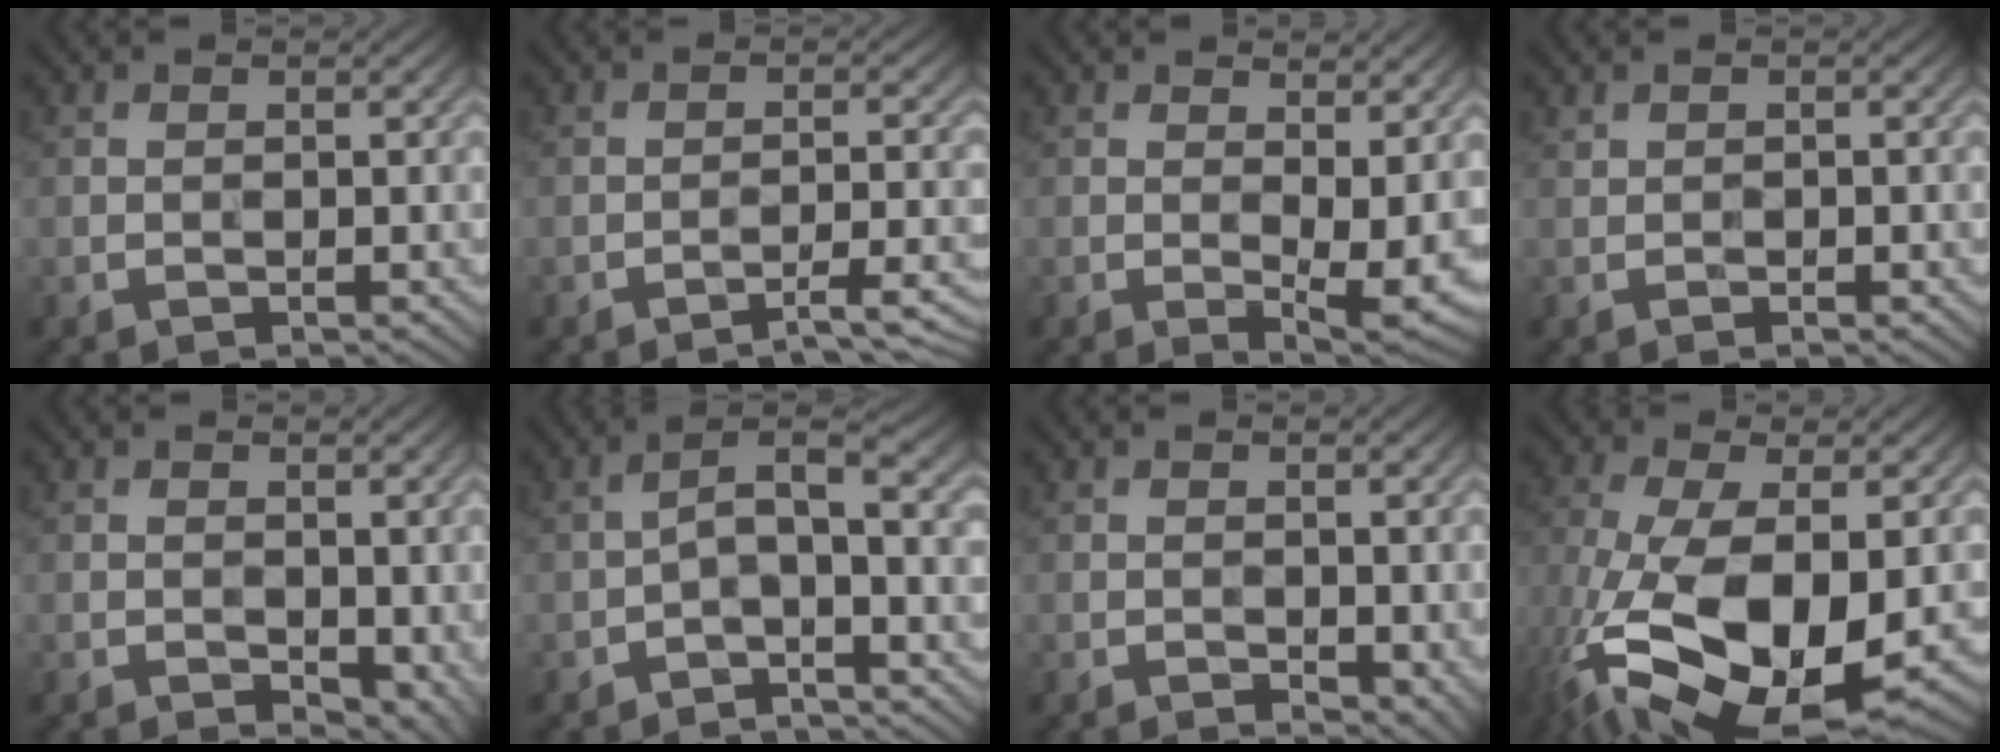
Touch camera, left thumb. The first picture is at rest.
{"total": 3.8, "force": [-3.0, 0.1, 2.4], "torque": [-0.038, 0.019, -0.049]}
{"total": 5.4, "force": [1.4, 2.0, 4.9], "torque": [-0.079, -0.005, 0.024]}
{"total": 0.7, "force": [-0.1, 0.3, 0.6], "torque": [-0.014, 0.007, -0.002]}
{"total": 3.3, "force": [0.1, 2.0, 2.6], "torque": [-0.041, -0.008, 0.004]}
{"total": 3.5, "force": [-1.4, 1.0, 3.0], "torque": [-0.060, 0.016, -0.033]}
{"total": 2.2, "force": [0.1, 1.3, 1.8], "torque": [-0.030, -0.006, 0.005]}
{"total": 16.5, "force": [-5.1, 7.5, 13.8], "torque": [-0.313, -0.038, -0.076]}